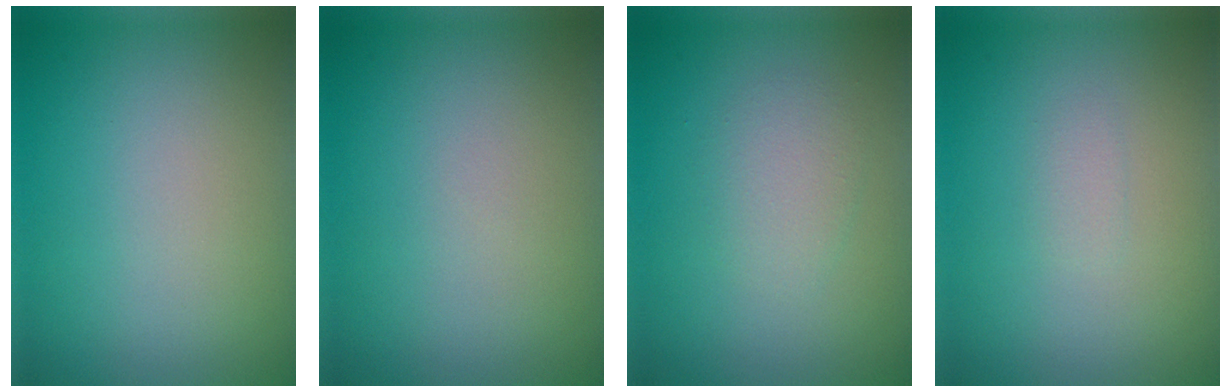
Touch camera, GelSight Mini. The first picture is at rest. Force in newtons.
{"total": 0.0}
{"total": 2.0, "press": 2.0, "slide": 0.1}
{"total": 0.7, "press": 0.6, "slide": 0.2}